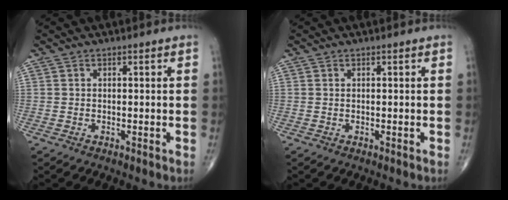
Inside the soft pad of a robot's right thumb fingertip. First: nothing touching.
{"total": 0.0}